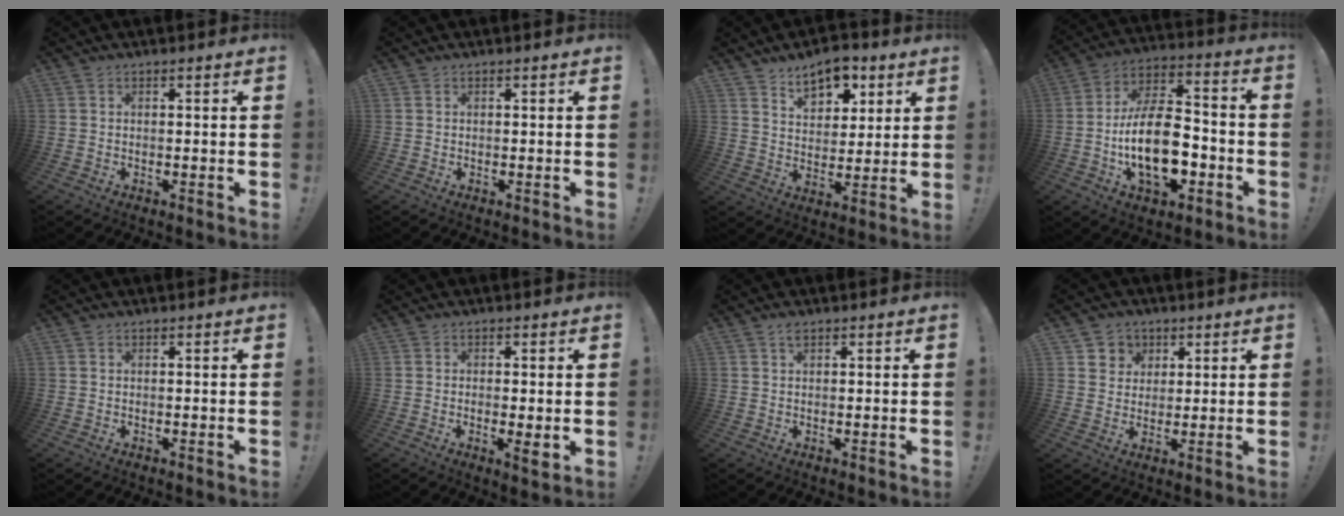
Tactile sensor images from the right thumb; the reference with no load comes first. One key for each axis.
{"total": 0.0}
{"total": 10.1, "fx": 6.9, "fy": 5.8, "fz": 4.6, "tx": -0.061, "ty": -0.038, "tz": 0.129}
{"total": 19.7, "fx": -5.1, "fy": 10.7, "fz": 15.8, "tx": -0.301, "ty": 0.027, "tz": -0.084}
{"total": 0.0}
{"total": 3.8, "fx": -0.7, "fy": 0.6, "fz": 3.7, "tx": -0.049, "ty": -0.008, "tz": -0.011}
{"total": 1.3, "fx": 0.9, "fy": 0.4, "fz": 0.9, "tx": -0.011, "ty": -0.003, "tz": 0.014}
{"total": 5.9, "fx": 2.4, "fy": 5.3, "fz": 0.6, "tx": -0.003, "ty": -0.020, "tz": 0.045}